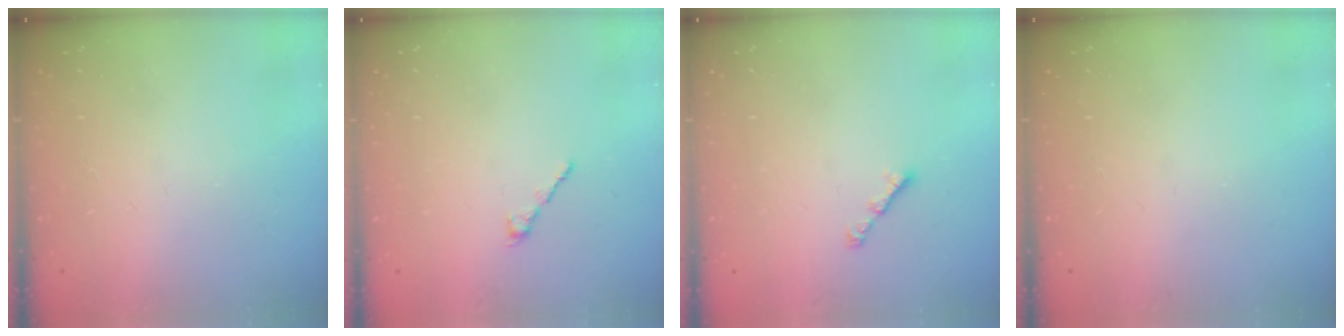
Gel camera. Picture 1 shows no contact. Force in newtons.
{"total": 1.7, "press": 1.5, "slide": 0.6}
{"total": 1.9, "press": 1.8, "slide": 0.6}
{"total": 0.0}